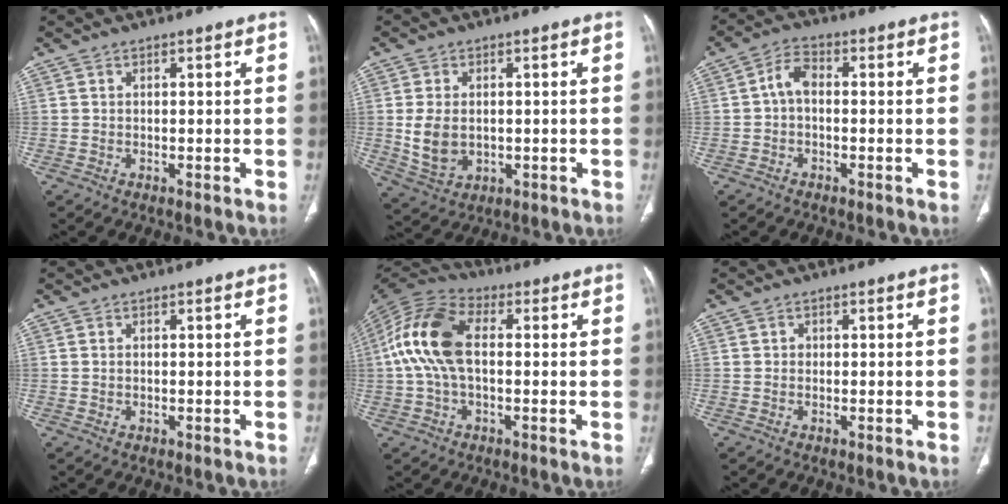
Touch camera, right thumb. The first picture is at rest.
{"total": 7.4, "force": [-0.1, 5.2, 5.3], "torque": [-0.098, -0.004, 0.012]}
{"total": 4.2, "force": [-0.3, 2.6, 3.3], "torque": [-0.056, 0.017, -0.016]}
{"total": 0.5, "force": [0.0, 0.4, 0.4], "torque": [-0.016, 0.004, 0.004]}
{"total": 13.3, "force": [0.6, 7.6, 10.9], "torque": [-0.227, 0.032, 0.001]}
{"total": 0.5, "force": [0.0, 0.5, 0.2], "torque": [0.006, 0.004, -0.002]}